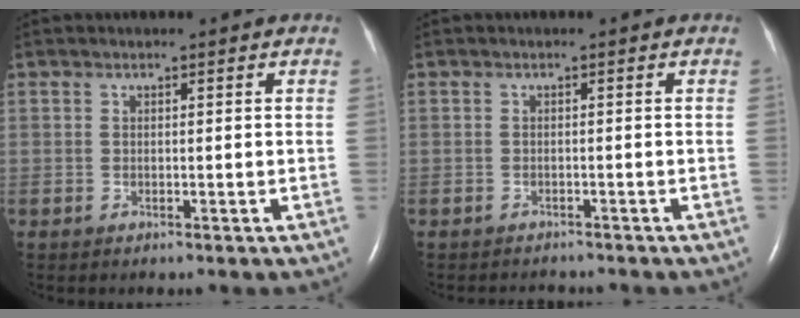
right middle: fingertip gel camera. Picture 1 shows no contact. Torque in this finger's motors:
{"motor_torque": [0.03, -0.04, -0.01, -0.01]}